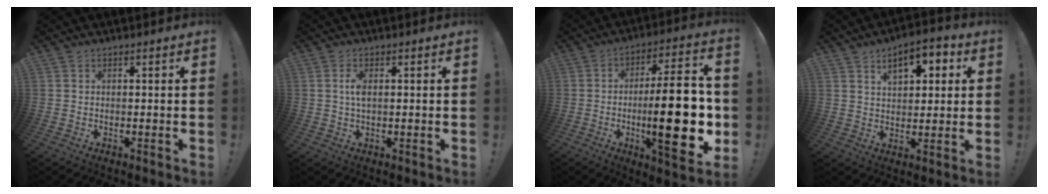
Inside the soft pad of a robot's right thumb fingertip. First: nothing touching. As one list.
[{"total": 3.2, "force": [0.3, 1.3, 2.9], "torque": [-0.050, 0.002, 0.002]}, {"total": 25.7, "force": [-3.2, 6.7, 24.6], "torque": [-0.393, 0.001, -0.046]}, {"total": 9.2, "force": [4.2, 5.0, 6.5], "torque": [-0.086, -0.010, 0.070]}]